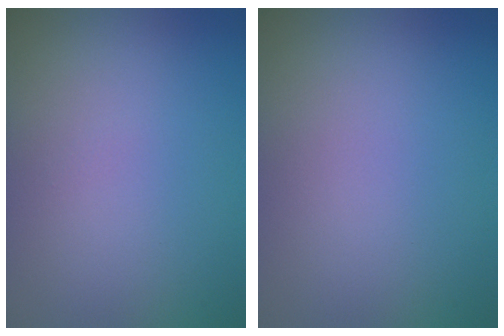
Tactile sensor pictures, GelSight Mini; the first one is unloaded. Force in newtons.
{"total": 0.0}